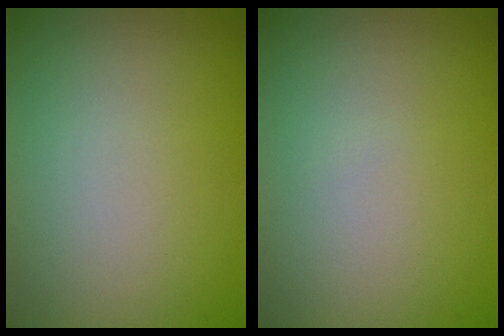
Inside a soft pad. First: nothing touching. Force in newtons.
{"total": 0.0}